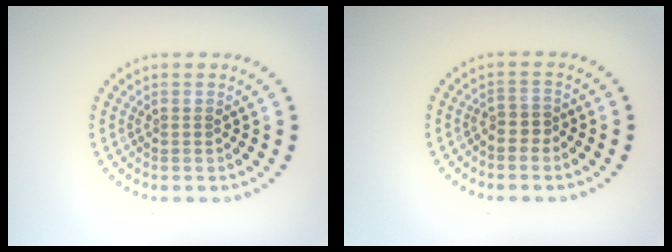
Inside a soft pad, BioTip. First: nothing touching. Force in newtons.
{"total": 1.4, "press": 1.1, "slide": 0.9}